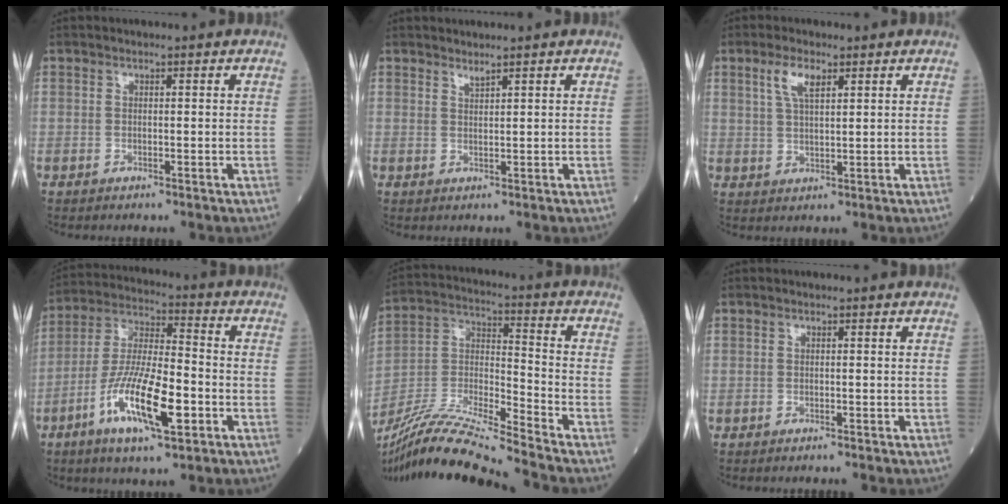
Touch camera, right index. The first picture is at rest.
{"total": 1.0, "force": [1.0, -0.2, 0.3], "torque": [-0.010, -0.007, 0.023]}
{"total": 4.4, "force": [2.3, 1.3, 3.5], "torque": [-0.077, 0.008, 0.051]}
{"total": 14.0, "force": [-5.3, 2.9, 12.6], "torque": [-0.252, -0.009, -0.095]}
{"total": 17.6, "force": [-15.7, -1.3, 7.8], "torque": [-0.162, -0.010, -0.290]}
{"total": 1.2, "force": [-1.0, 0.0, 0.7], "torque": [-0.011, 0.000, -0.010]}